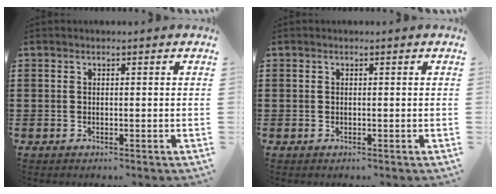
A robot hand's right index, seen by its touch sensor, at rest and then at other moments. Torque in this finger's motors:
{"motor_torque": [-0.28, 0.27, -0.01, -0.01]}